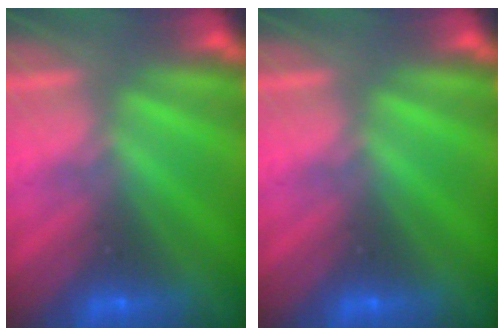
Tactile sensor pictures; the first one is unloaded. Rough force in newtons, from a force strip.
{"total": 0.0}